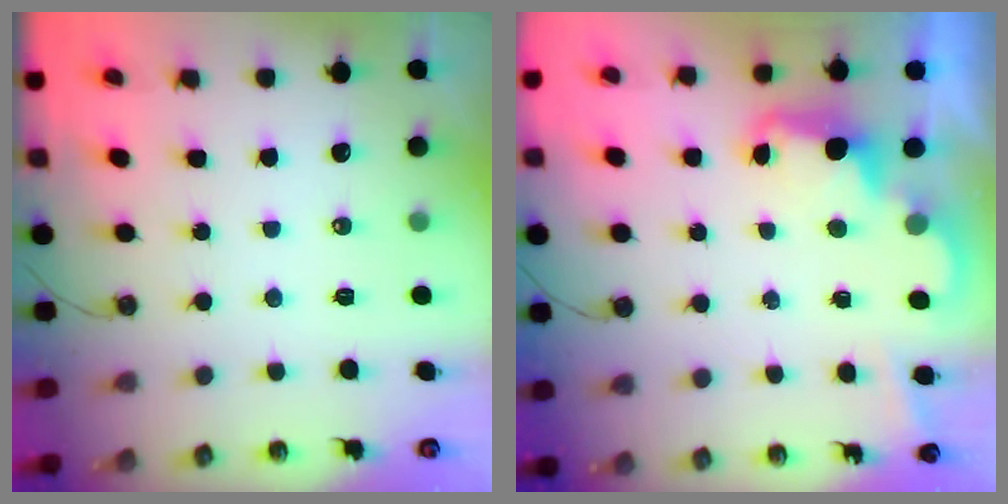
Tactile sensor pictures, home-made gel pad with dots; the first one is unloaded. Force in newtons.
{"total": 2.5, "press": 2.4, "slide": 0.6}